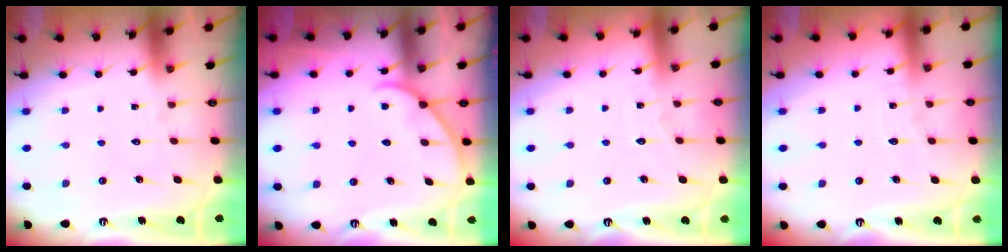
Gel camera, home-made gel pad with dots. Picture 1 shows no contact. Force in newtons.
{"total": 3.5, "press": 3.5, "slide": 0.3}
{"total": 4.0, "press": 4.0, "slide": 0.5}
{"total": 3.0, "press": 3.0, "slide": 0.3}